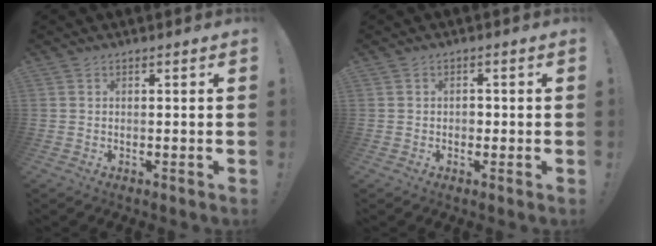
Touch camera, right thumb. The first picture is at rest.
{"total": 1.8, "force": [-0.7, 1.5, 0.7], "torque": [-0.008, 0.003, -0.015]}